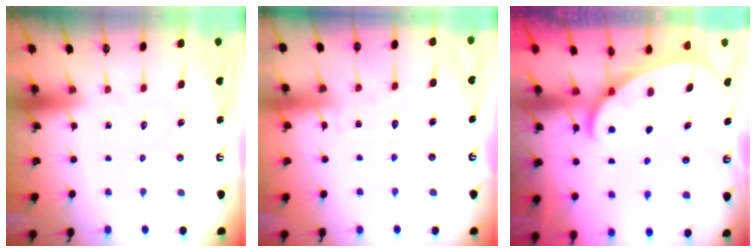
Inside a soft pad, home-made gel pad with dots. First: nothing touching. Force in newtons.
{"total": 5.0, "press": 5.0, "slide": 0.2}
{"total": 2.2, "press": 2.2, "slide": 0.3}